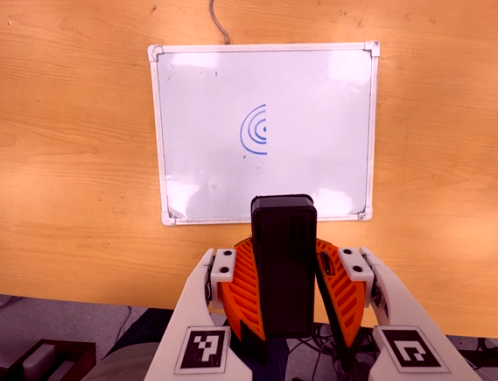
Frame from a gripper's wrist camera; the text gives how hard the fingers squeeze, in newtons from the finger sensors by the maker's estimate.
{"total": 8.7, "left": 9.0, "right": 8.4}